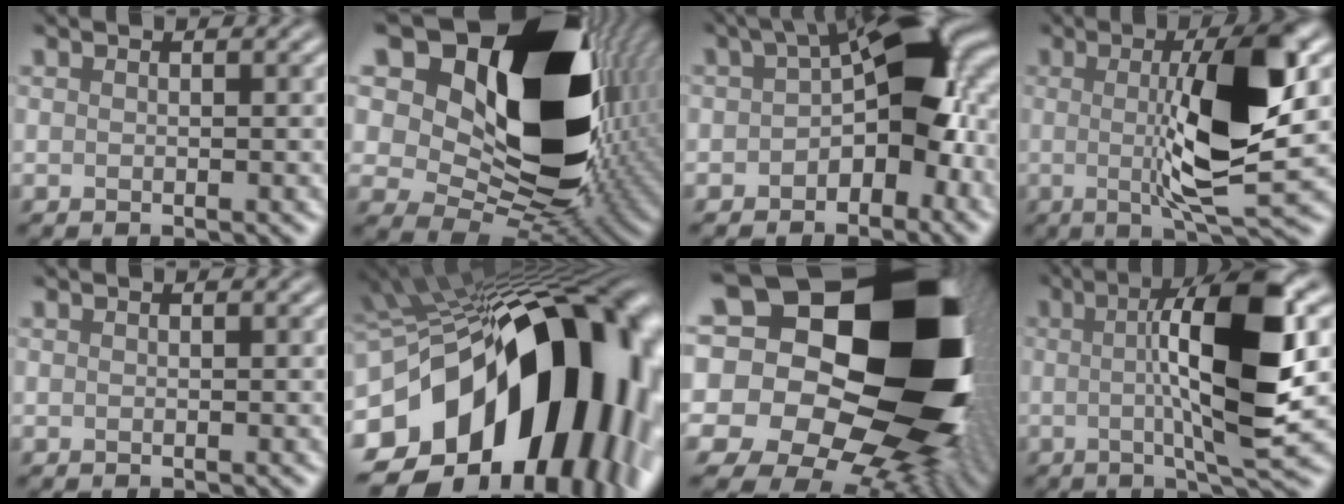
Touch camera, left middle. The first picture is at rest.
{"total": 17.1, "force": [5.3, 11.1, 11.9], "torque": [-0.233, -0.014, 0.143]}
{"total": 8.0, "force": [-1.5, 4.1, 6.8], "torque": [-0.095, 0.009, -0.005]}
{"total": 8.5, "force": [-0.3, 0.9, 8.5], "torque": [-0.147, -0.020, 0.032]}
{"total": 0.0}
{"total": 19.7, "force": [-3.6, 12.6, 14.8], "torque": [-0.280, -0.027, -0.016]}
{"total": 22.5, "force": [1.8, 17.4, 14.3], "torque": [-0.271, -0.008, 0.013]}
{"total": 9.8, "force": [0.1, 0.9, 9.8], "torque": [-0.158, -0.005, 0.034]}